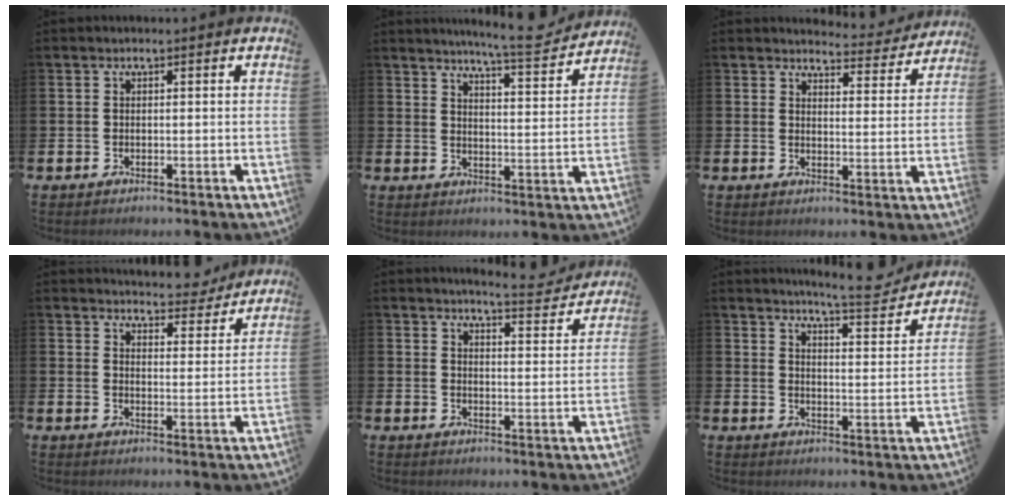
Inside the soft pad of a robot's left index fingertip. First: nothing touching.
{"total": 7.1, "force": [6.7, -0.1, 2.4], "torque": [-0.047, -0.044, 0.114]}
{"total": 4.0, "force": [4.0, 0.8, 0.2], "torque": [-0.009, -0.031, 0.065]}
{"total": 5.0, "force": [4.9, 0.9, 0.1], "torque": [-0.009, -0.036, 0.084]}
{"total": 5.5, "force": [5.3, 0.3, 1.3], "torque": [-0.023, -0.036, 0.088]}
{"total": 6.6, "force": [6.3, 0.3, 1.9], "torque": [-0.040, -0.046, 0.106]}